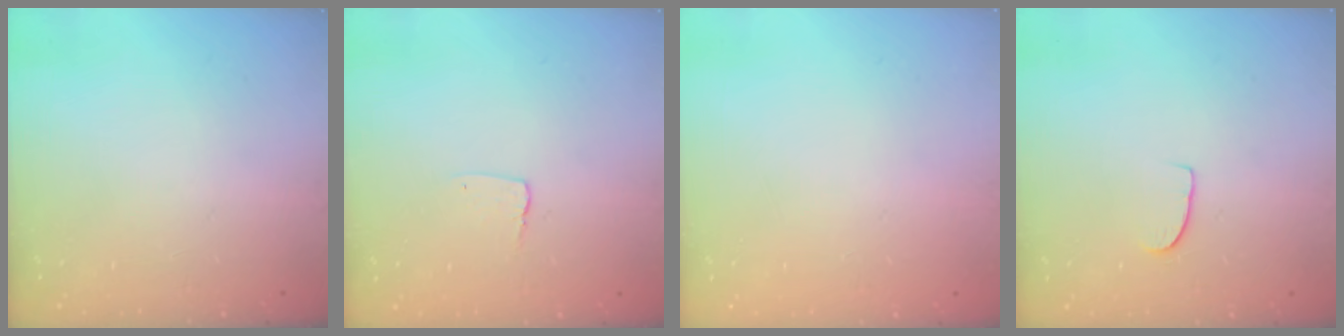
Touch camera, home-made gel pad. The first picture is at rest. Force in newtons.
{"total": 2.9, "press": 2.9, "slide": 0.2}
{"total": 0.0}
{"total": 4.7, "press": 4.7, "slide": 0.3}